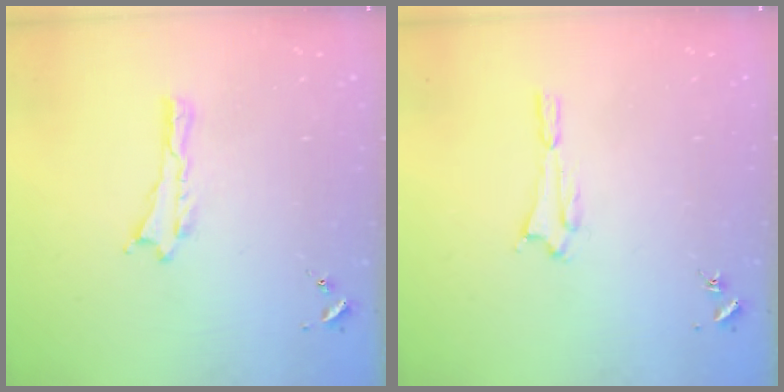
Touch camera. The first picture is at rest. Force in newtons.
{"total": 1.6, "press": 1.6, "slide": 0.1}